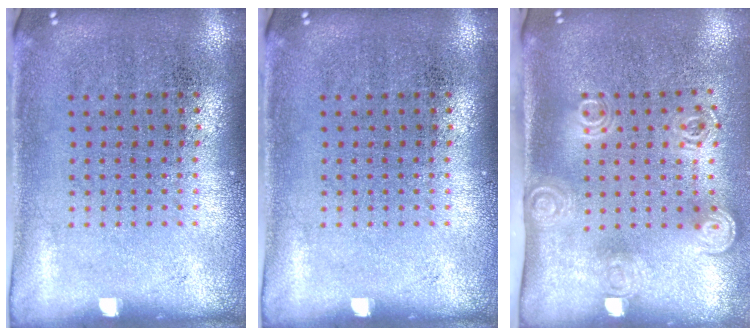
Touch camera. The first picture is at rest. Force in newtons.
{"total": 0.0}
{"total": 2.0, "press": 1.5, "slide": 1.3}